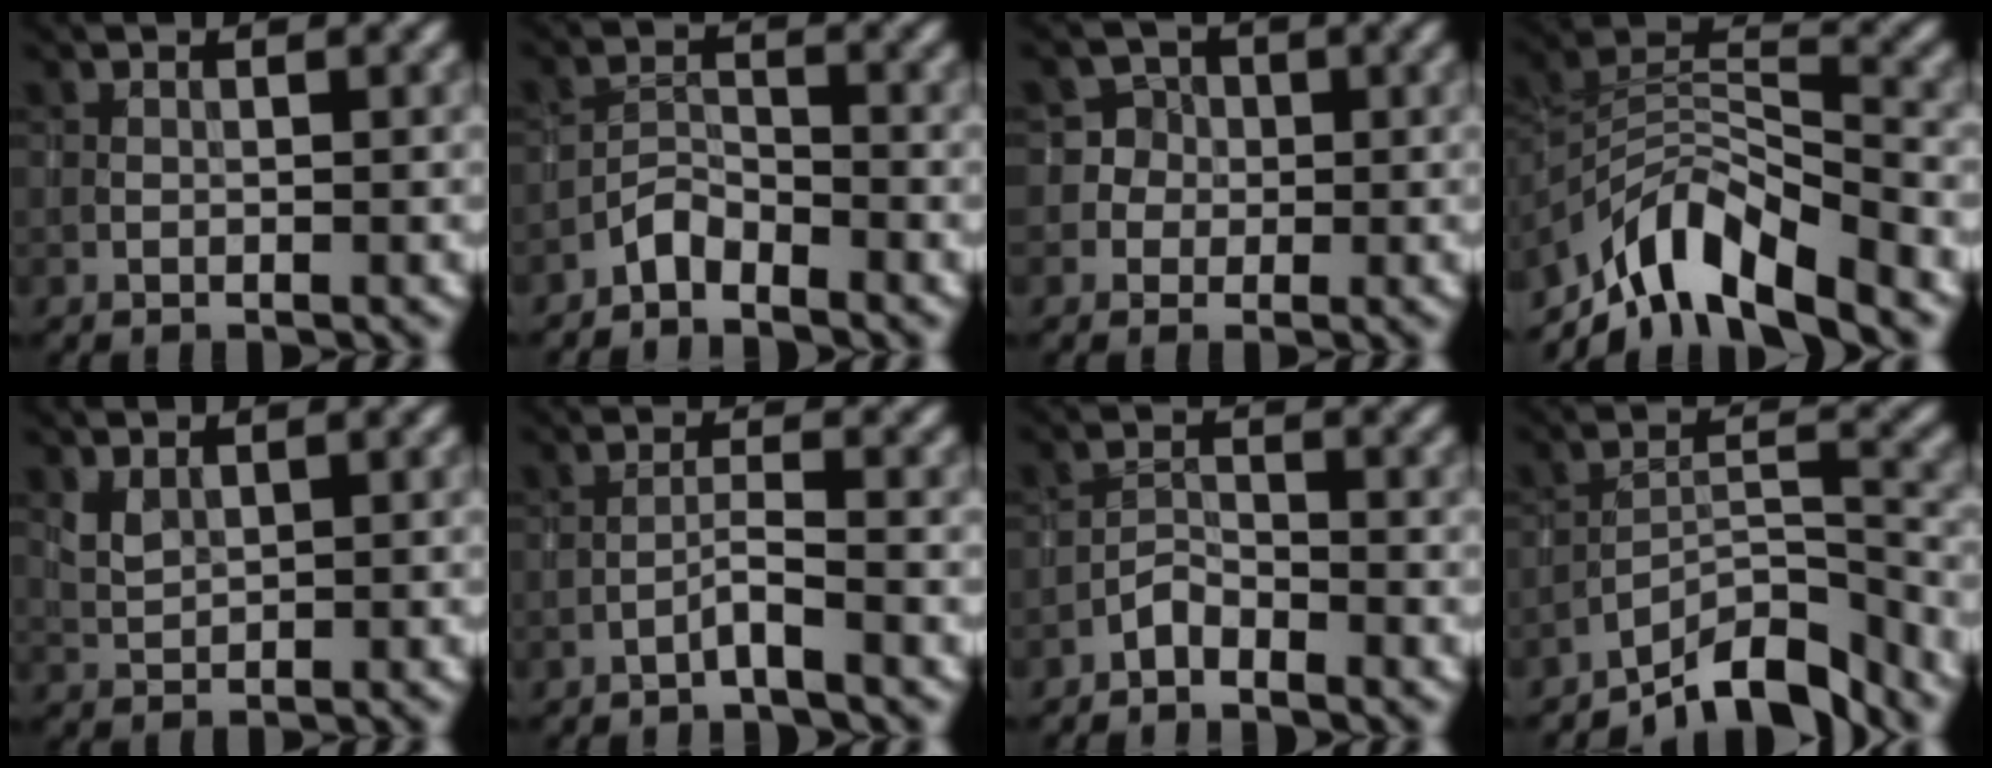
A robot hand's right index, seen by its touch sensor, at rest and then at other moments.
{"total": 2.0, "force": [-1.8, 0.6, 0.6], "torque": [-0.011, 0.012, -0.041]}
{"total": 3.8, "force": [-0.5, 3.8, 0.1], "torque": [0.025, 0.019, -0.025]}
{"total": 8.3, "force": [-6.0, 2.7, 5.0], "torque": [-0.077, 0.003, -0.121]}
{"total": 1.5, "force": [1.0, 0.8, 0.8], "torque": [-0.025, -0.001, 0.025]}
{"total": 1.4, "force": [-0.9, -0.2, 1.0], "torque": [-0.019, 0.012, -0.024]}
{"total": 1.5, "force": [-1.4, 0.4, 0.4], "torque": [-0.007, 0.009, -0.032]}
{"total": 6.9, "force": [-5.8, 1.4, 3.3], "torque": [-0.042, 0.005, -0.104]}